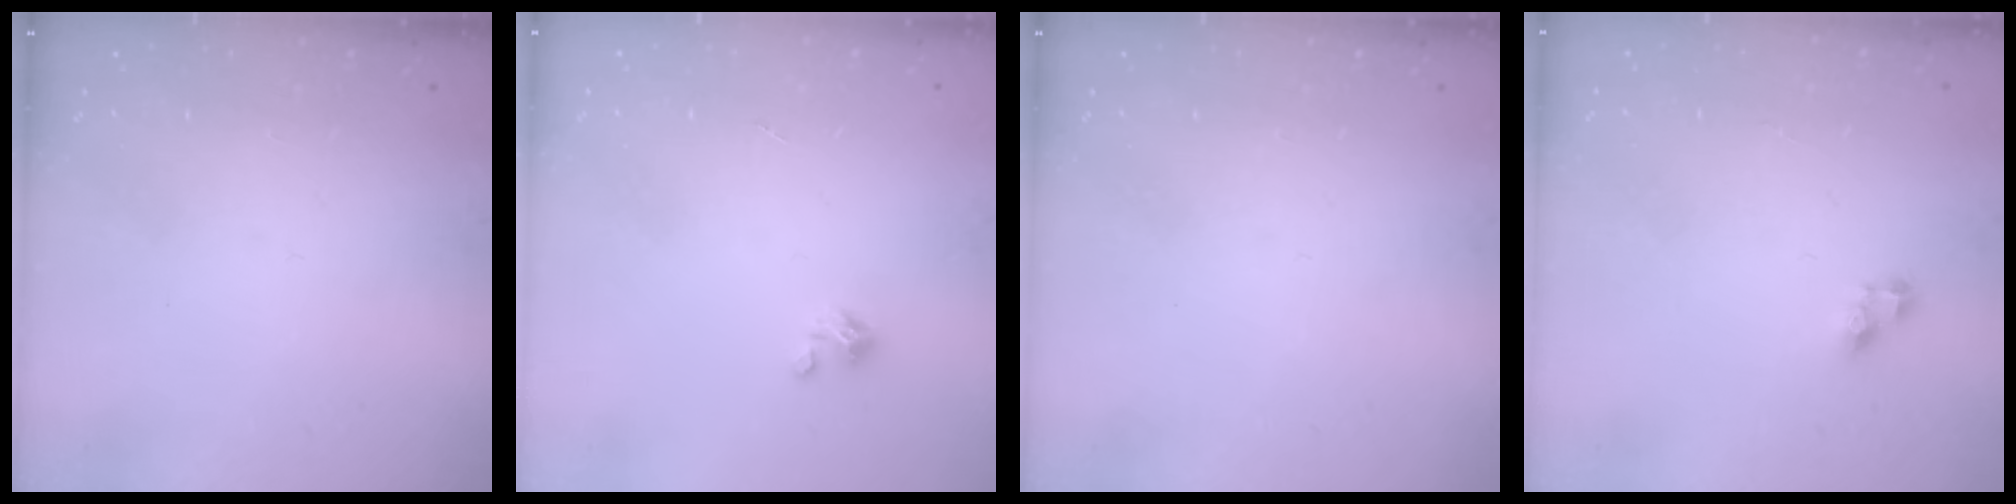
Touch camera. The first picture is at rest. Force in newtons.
{"total": 1.5, "press": 1.5, "slide": 0.1}
{"total": 0.0}
{"total": 4.8, "press": 4.7, "slide": 0.3}